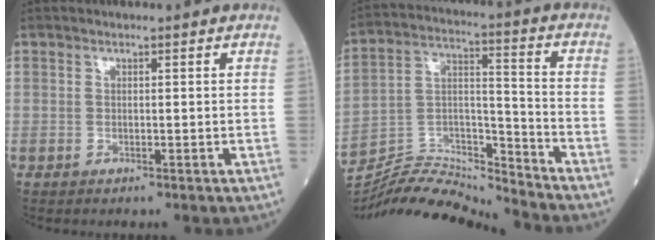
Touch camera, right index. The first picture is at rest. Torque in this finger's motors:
{"motor_torque": [0.03, -0.03, 0.17, 0.02]}